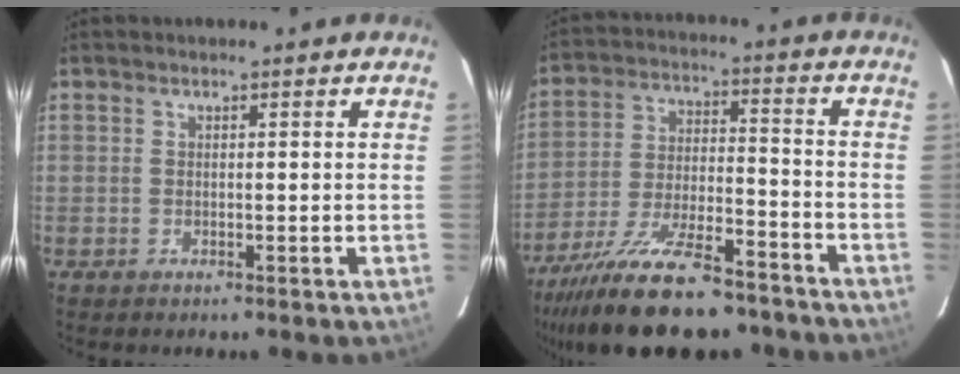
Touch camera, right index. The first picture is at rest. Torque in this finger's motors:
{"motor_torque": [1.28, -0.86, 0.87, 0.21]}